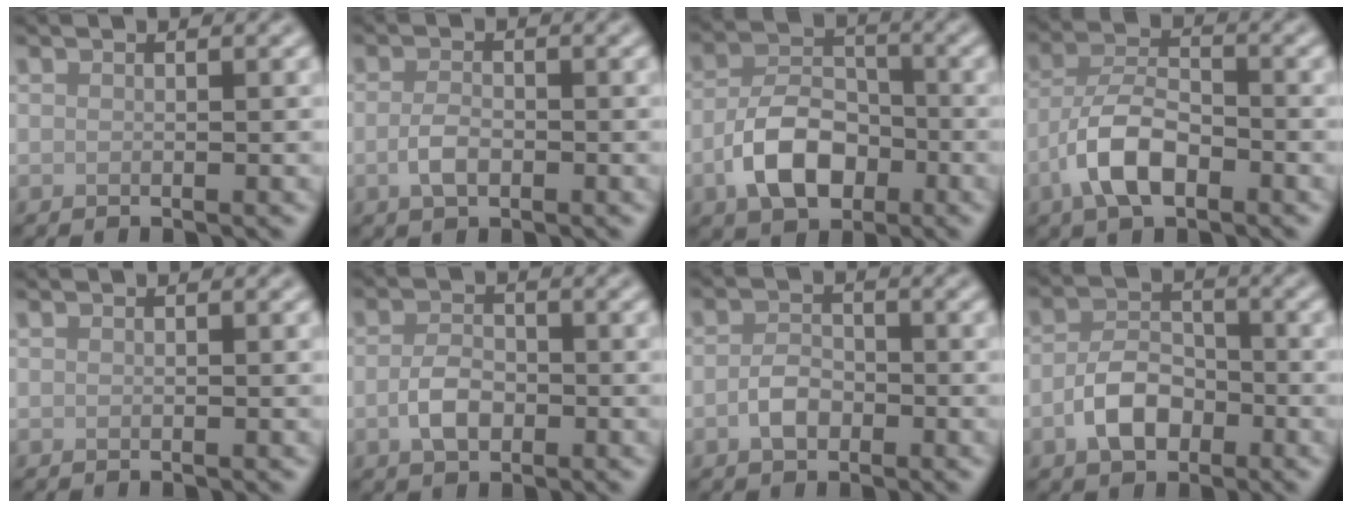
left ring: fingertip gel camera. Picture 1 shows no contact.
{"total": 2.2, "force": [-0.7, 1.2, 1.7], "torque": [-0.035, 0.000, -0.015]}
{"total": 6.3, "force": [-2.5, 4.0, 4.2], "torque": [-0.077, 0.002, -0.050]}
{"total": 5.6, "force": [-2.7, 2.7, 4.2], "torque": [-0.079, 0.008, -0.060]}
{"total": 0.0}
{"total": 2.9, "force": [-0.8, 1.9, 2.1], "torque": [-0.044, 0.001, -0.019]}
{"total": 2.4, "force": [-0.9, 1.6, 1.5], "torque": [-0.031, 0.004, -0.022]}
{"total": 4.4, "force": [-1.9, 2.8, 2.8], "torque": [-0.051, 0.006, -0.040]}